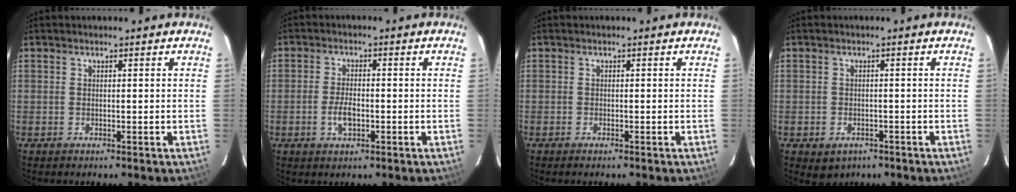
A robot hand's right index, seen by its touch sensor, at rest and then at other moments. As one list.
[{"total": 4.2, "force": [-1.4, 2.0, 3.4], "torque": [-0.071, -0.001, -0.023]}, {"total": 0.5, "force": [-0.5, 0.1, 0.2], "torque": [-0.004, -0.002, -0.009]}, {"total": 3.7, "force": [-1.7, 3.0, 1.3], "torque": [-0.030, -0.002, -0.014]}]